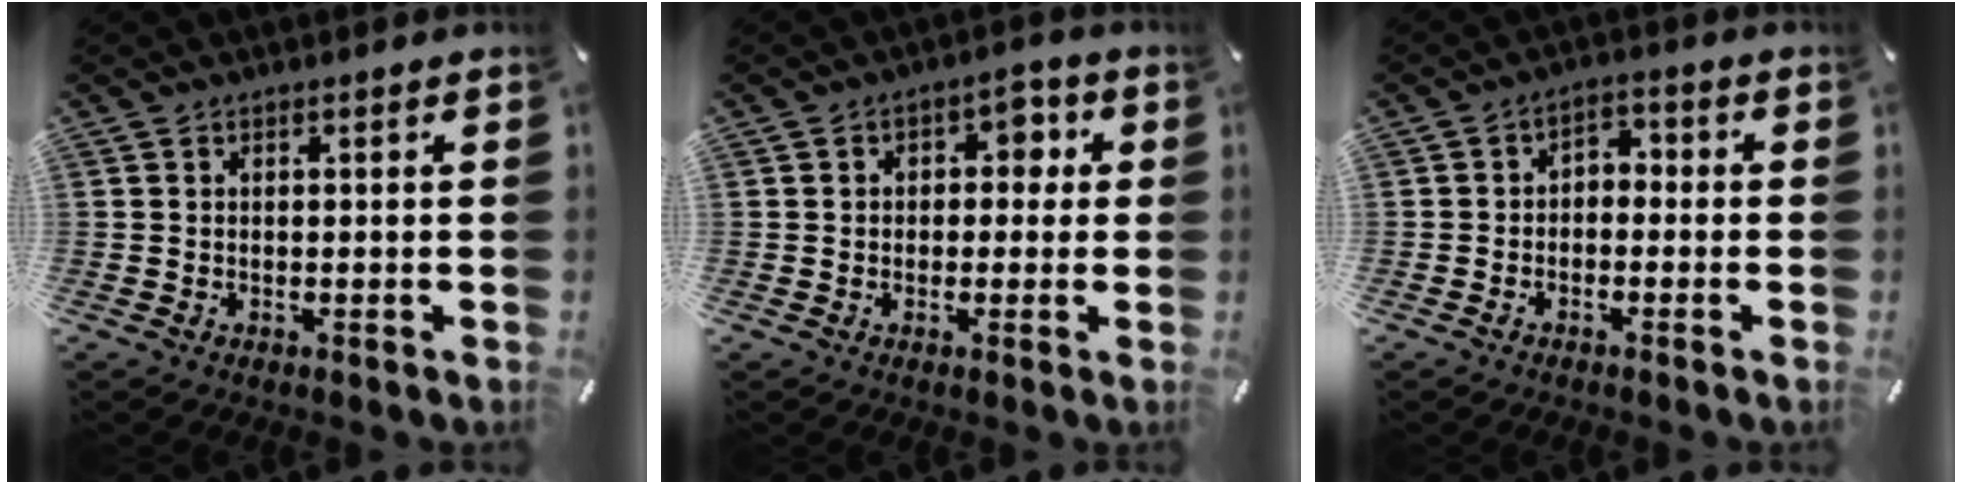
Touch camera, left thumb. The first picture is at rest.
{"total": 4.9, "force": [0.3, 3.9, 2.9], "torque": [-0.031, 0.005, -0.005]}
{"total": 3.5, "force": [-2.5, 2.2, 1.1], "torque": [-0.019, 0.019, -0.050]}